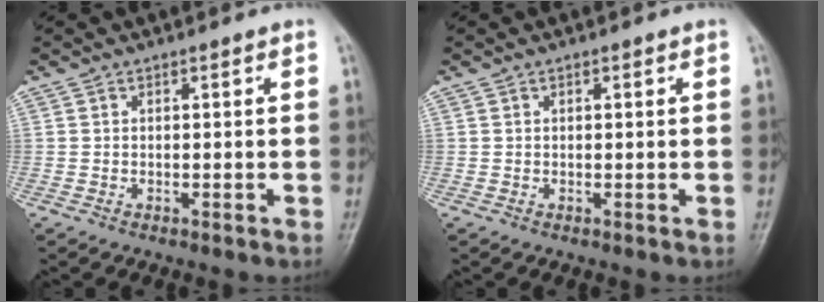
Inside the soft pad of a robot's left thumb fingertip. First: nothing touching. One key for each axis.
{"total": 0.6, "fx": 0.2, "fy": 0.3, "fz": 0.5, "tx": -0.007, "ty": 0.001, "tz": 0.003}